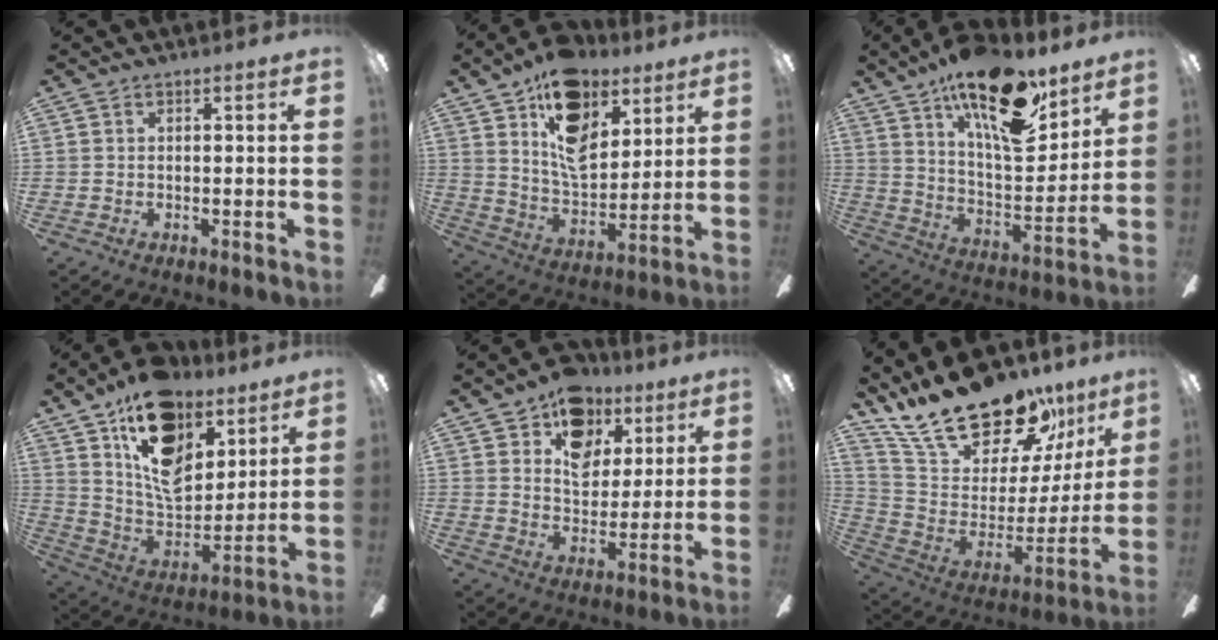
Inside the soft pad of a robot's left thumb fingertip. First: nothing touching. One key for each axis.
{"total": 17.9, "fx": 10.7, "fy": 10.2, "fz": 10.1, "tx": -0.162, "ty": -0.054, "tz": 0.193}
{"total": 21.6, "fx": 14.3, "fy": 7.9, "fz": 14.1, "tx": -0.227, "ty": -0.087, "tz": 0.241}
{"total": 19.7, "fx": 12.2, "fy": 11.4, "fz": 10.4, "tx": -0.169, "ty": -0.077, "tz": 0.221}
{"total": 14.0, "fx": 7.9, "fy": 9.9, "fz": 5.9, "tx": -0.080, "ty": -0.038, "tz": 0.147}
{"total": 24.9, "fx": 20.8, "fy": 8.8, "fz": 10.3, "tx": -0.182, "ty": -0.152, "tz": 0.374}